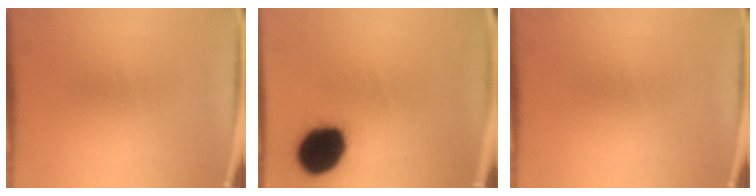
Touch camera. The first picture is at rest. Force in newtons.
{"total": 17.7}
{"total": 0.0}